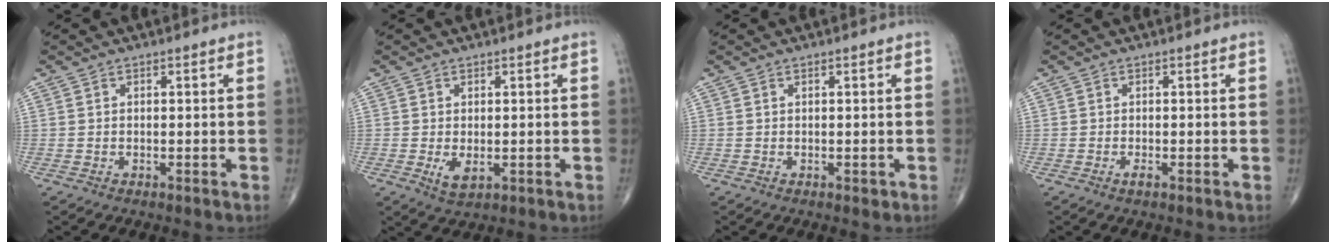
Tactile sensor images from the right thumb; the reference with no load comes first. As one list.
[{"total": 3.1, "force": [-0.5, 1.6, 2.6], "torque": [-0.042, -0.008, 0.000]}, {"total": 0.7, "force": [0.0, 0.4, 0.5], "torque": [-0.006, -0.001, 0.002]}, {"total": 0.8, "force": [-0.4, 0.2, 0.7], "torque": [-0.013, -0.002, -0.008]}]